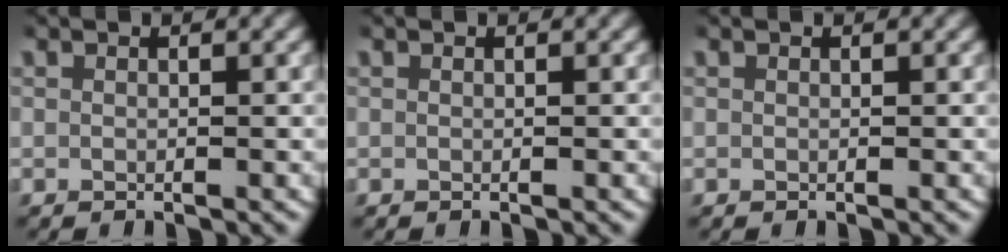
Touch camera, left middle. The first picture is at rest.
{"total": 0.0}
{"total": 0.0}